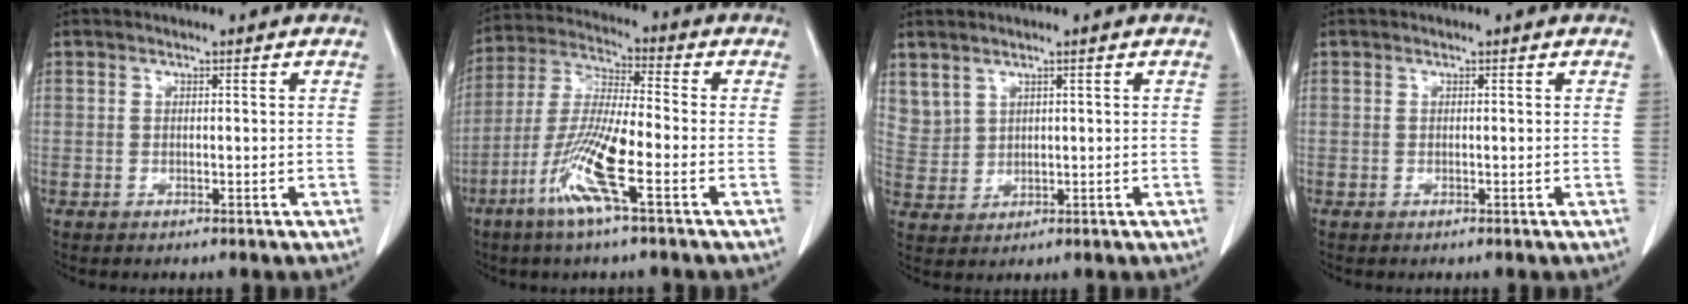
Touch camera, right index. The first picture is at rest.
{"total": 11.7, "force": [-5.1, 0.4, 10.6], "torque": [-0.219, -0.014, -0.107]}
{"total": 4.5, "force": [3.2, 3.0, 1.1], "torque": [-0.027, 0.005, 0.080]}
{"total": 0.0}